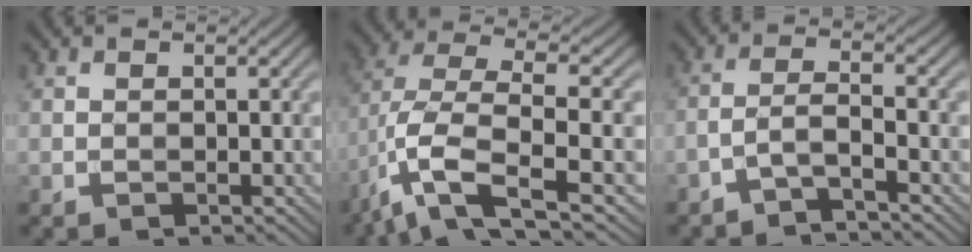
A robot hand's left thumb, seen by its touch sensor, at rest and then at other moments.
{"total": 11.6, "force": [-4.4, 4.3, 9.8], "torque": [-0.212, -0.011, -0.085]}
{"total": 3.5, "force": [-2.6, 0.5, 2.3], "torque": [-0.043, 0.012, -0.067]}